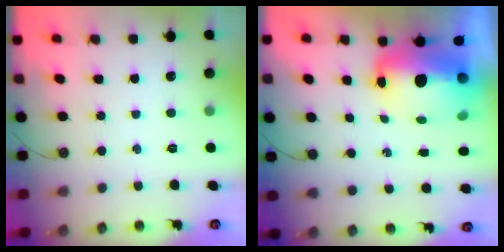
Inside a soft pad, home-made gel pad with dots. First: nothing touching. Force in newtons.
{"total": 14.1, "press": 14.1, "slide": 1.3}